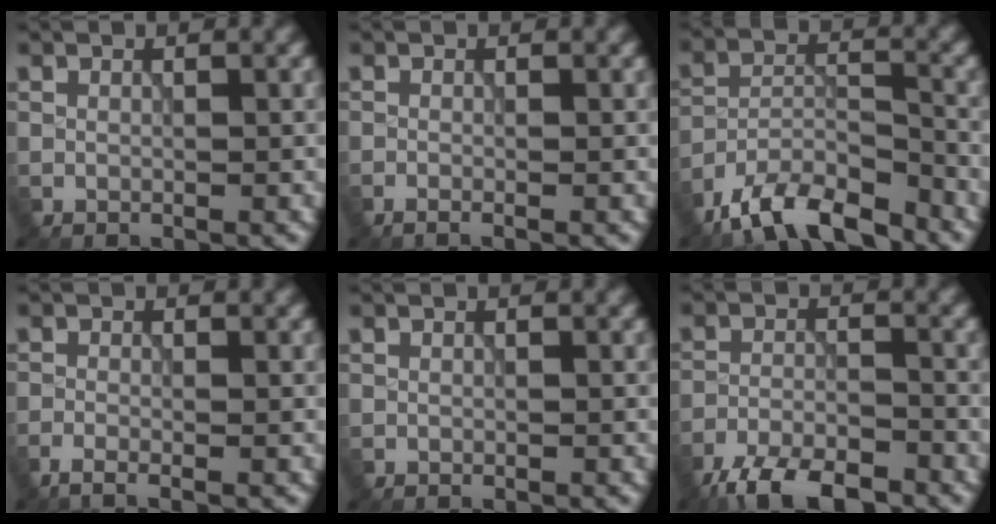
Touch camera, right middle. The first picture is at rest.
{"total": 1.0, "force": [-0.7, 0.2, 0.7], "torque": [-0.007, -0.005, -0.018]}
{"total": 8.1, "force": [-6.5, 2.6, 4.1], "torque": [-0.067, -0.005, -0.129]}
{"total": 2.0, "force": [-1.4, 0.4, 1.4], "torque": [-0.020, -0.007, -0.040]}
{"total": 0.0}
{"total": 7.0, "force": [-5.6, 2.1, 3.6], "torque": [-0.058, -0.006, -0.110]}